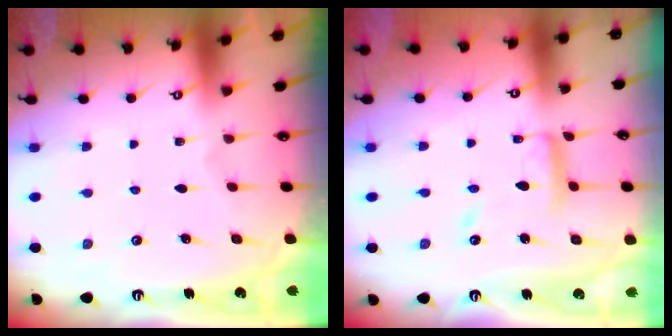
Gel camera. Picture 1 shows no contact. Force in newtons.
{"total": 11.5, "press": 11.5, "slide": 1.0}